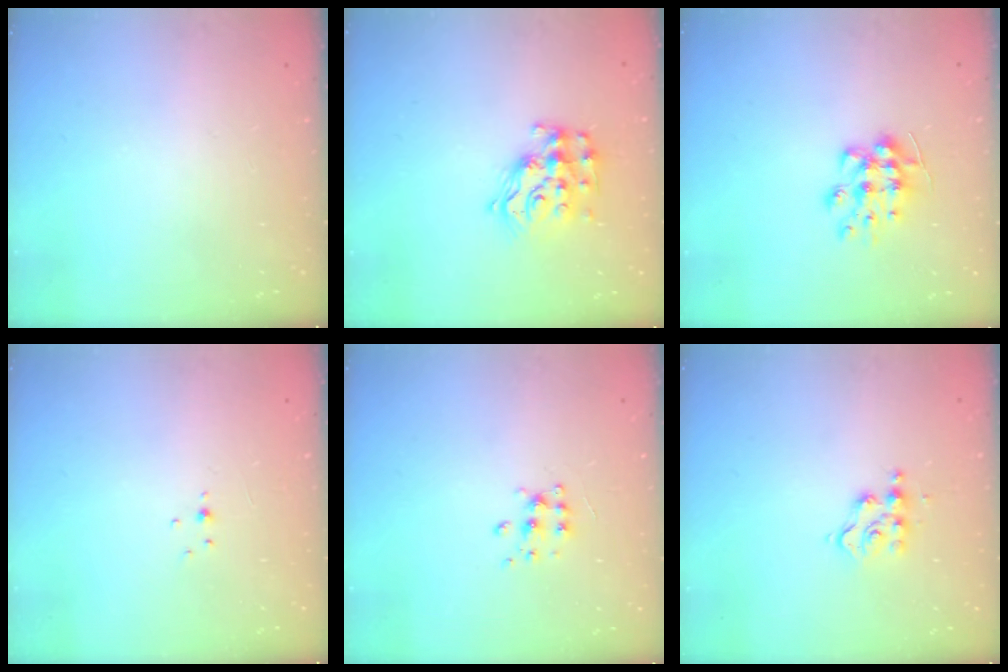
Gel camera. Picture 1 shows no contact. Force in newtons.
{"total": 13.4, "press": 13.3, "slide": 0.8}
{"total": 8.9, "press": 8.9, "slide": 0.6}
{"total": 1.5, "press": 1.5, "slide": 0.3}
{"total": 6.3, "press": 6.3, "slide": 0.6}
{"total": 6.6, "press": 6.6, "slide": 0.3}